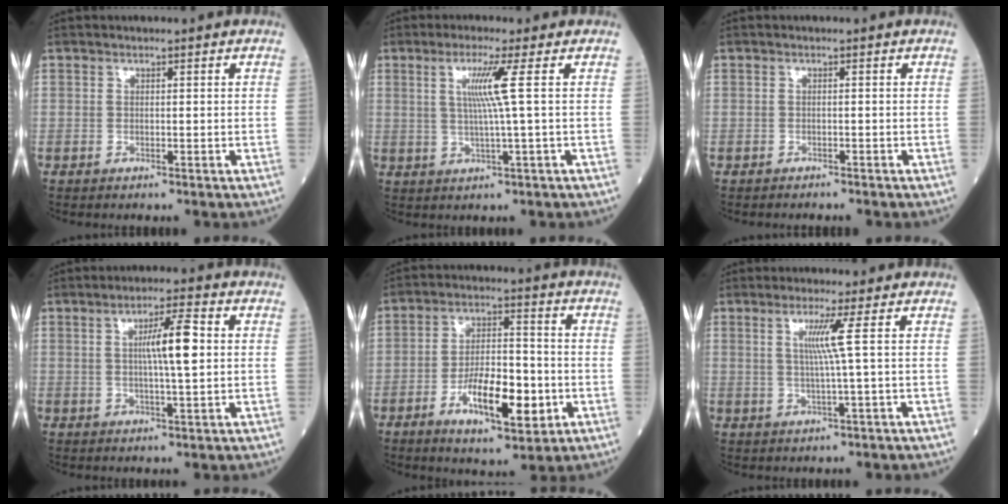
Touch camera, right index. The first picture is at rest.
{"total": 5.4, "force": [1.3, -1.6, 5.0], "torque": [-0.094, -0.003, 0.027]}
{"total": 0.6, "force": [-0.6, 0.0, -0.1], "torque": [0.001, 0.000, -0.011]}
{"total": 7.0, "force": [1.0, 0.4, 6.9], "torque": [-0.116, 0.005, 0.014]}
{"total": 11.7, "force": [-4.0, 3.7, 10.3], "torque": [-0.183, -0.001, -0.067]}
{"total": 4.3, "force": [1.1, -1.5, 3.9], "torque": [-0.072, -0.005, 0.021]}